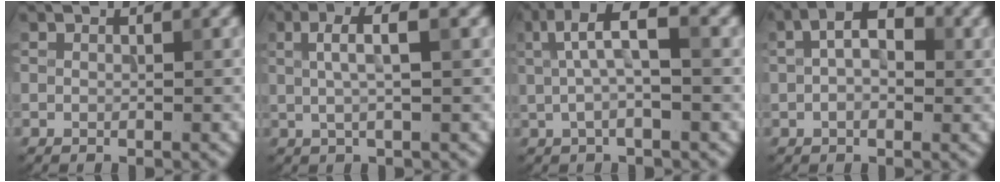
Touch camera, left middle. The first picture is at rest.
{"total": 3.8, "force": [0.9, 0.9, 3.5], "torque": [-0.061, 0.008, 0.013]}
{"total": 5.3, "force": [1.2, 1.5, 4.9], "torque": [-0.089, 0.013, 0.017]}
{"total": 4.8, "force": [0.8, 2.6, 4.0], "torque": [-0.059, 0.010, -0.001]}